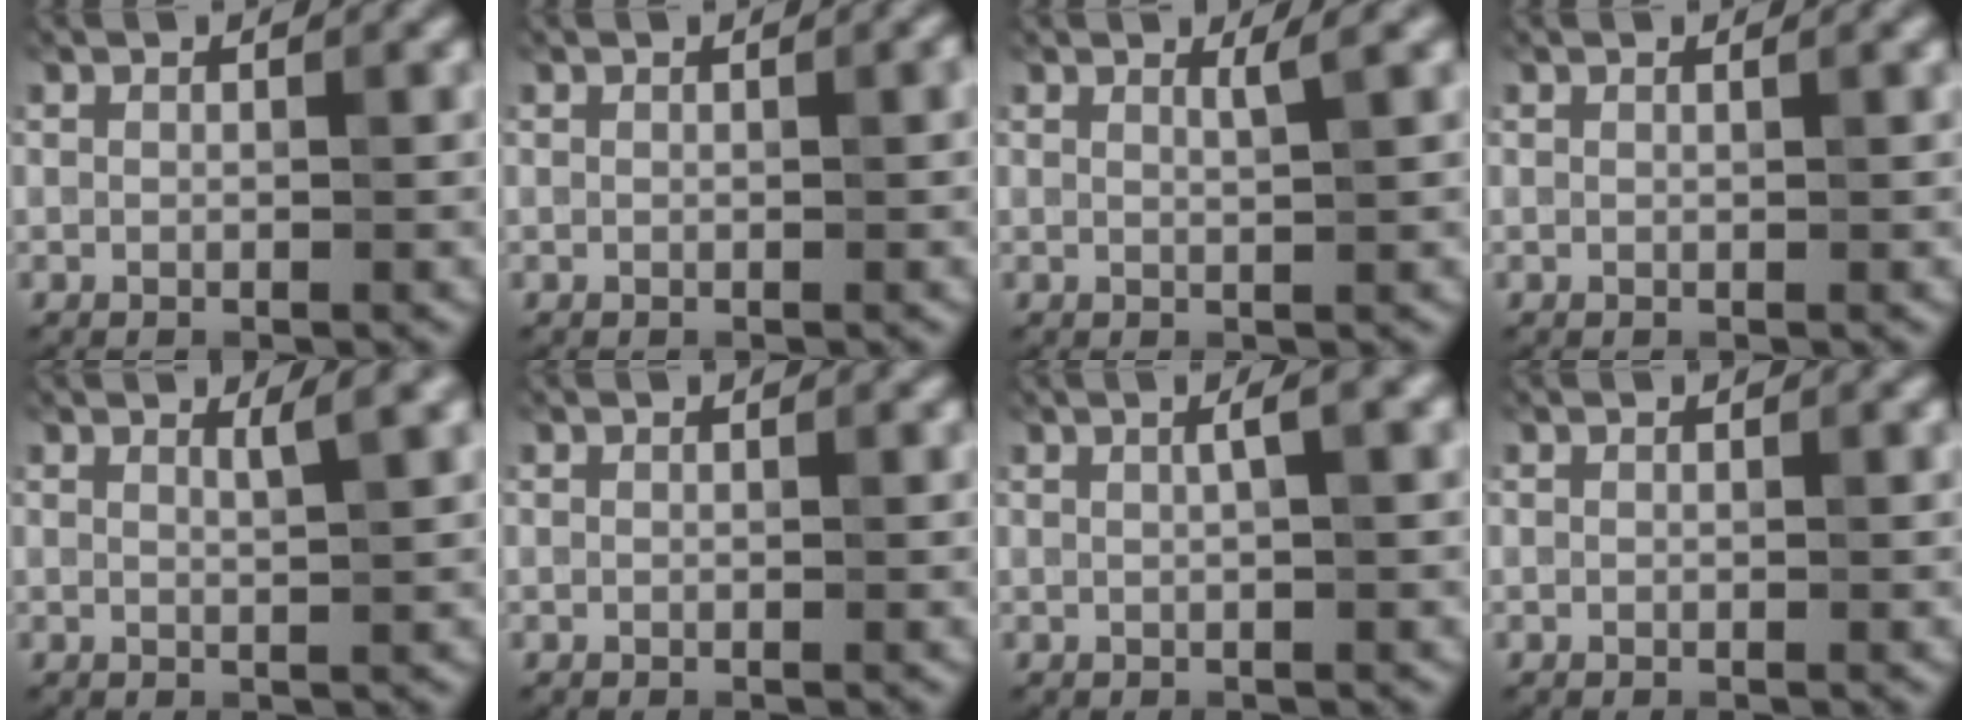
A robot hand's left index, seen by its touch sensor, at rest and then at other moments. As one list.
[{"total": 0.0}, {"total": 1.1, "force": [0.7, 0.0, 0.8], "torque": [-0.008, 0.001, 0.010]}, {"total": 0.0}, {"total": 1.6, "force": [1.0, 0.1, 1.2], "torque": [-0.012, 0.004, 0.013]}, {"total": 0.0}, {"total": 2.0, "force": [0.5, 0.1, 1.9], "torque": [-0.029, 0.012, 0.007]}, {"total": 0.0}]